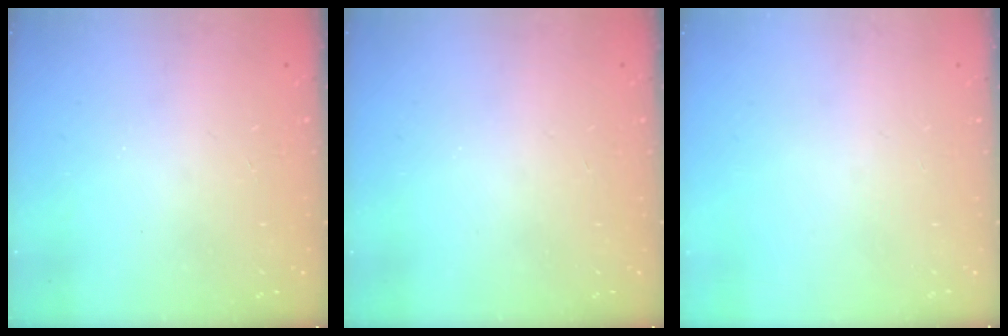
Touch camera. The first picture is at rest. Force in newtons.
{"total": 0.0}
{"total": 0.0}